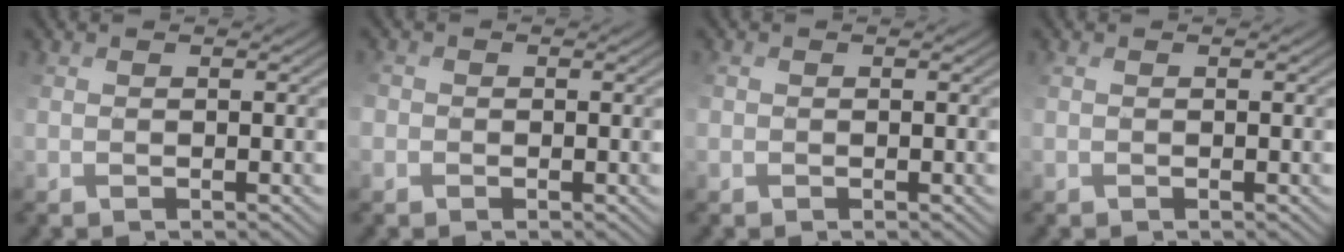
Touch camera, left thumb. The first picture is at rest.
{"total": 1.4, "force": [-0.6, 1.2, 0.2], "torque": [-0.006, 0.002, -0.011]}
{"total": 0.5, "force": [-0.2, 0.5, -0.1], "torque": [0.002, 0.000, -0.006]}
{"total": 0.0}